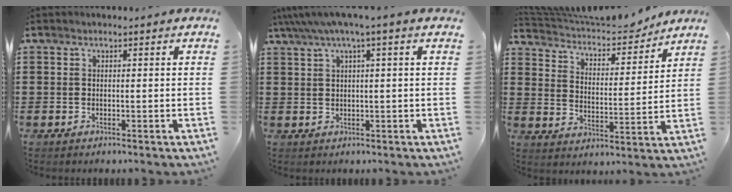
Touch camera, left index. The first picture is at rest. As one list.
[{"total": 3.1, "force": [1.3, -0.1, 2.8], "torque": [-0.057, 0.001, 0.020]}, {"total": 5.9, "force": [5.6, 1.2, 1.4], "torque": [-0.058, -0.035, 0.093]}]